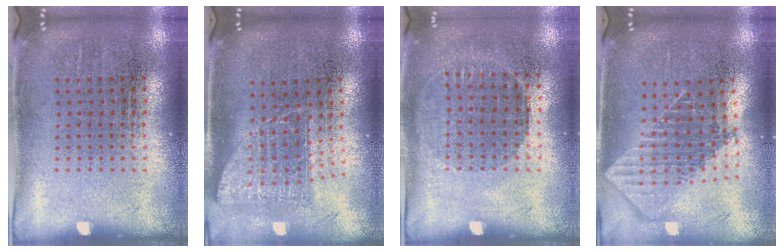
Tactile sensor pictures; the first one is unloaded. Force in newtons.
{"total": 1.6, "press": 1.2, "slide": 1.0}
{"total": 1.0, "press": 0.9, "slide": 0.4}
{"total": 1.9, "press": 1.5, "slide": 1.2}